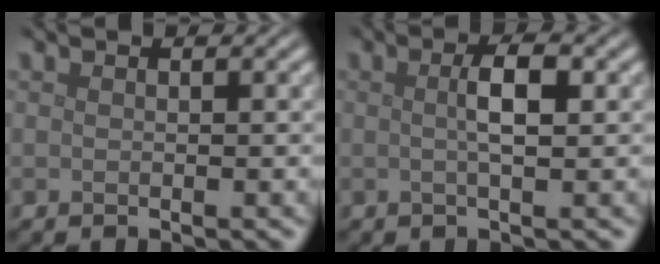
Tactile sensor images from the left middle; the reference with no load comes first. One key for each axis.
{"total": 2.6, "fx": 0.3, "fy": 0.5, "fz": 2.6, "tx": -0.043, "ty": 0.008, "tz": 0.002}